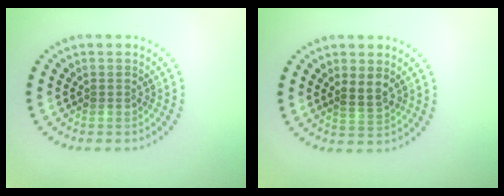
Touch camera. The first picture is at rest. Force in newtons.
{"total": 1.8, "press": 1.6, "slide": 0.8}